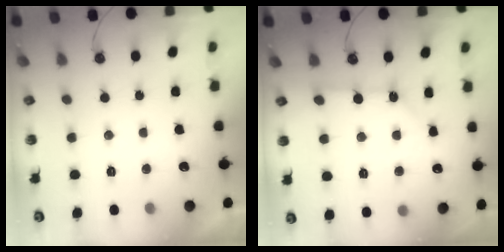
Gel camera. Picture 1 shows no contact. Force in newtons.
{"total": 2.6, "press": 2.6, "slide": 0.3}